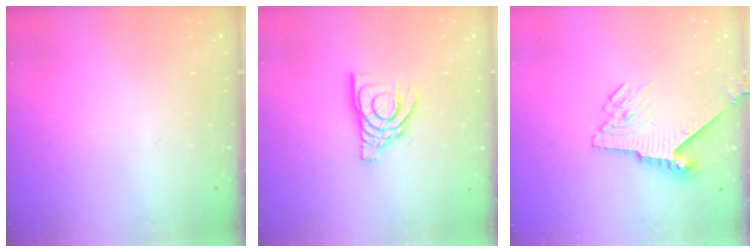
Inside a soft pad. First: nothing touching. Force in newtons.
{"total": 12.4, "press": 12.3, "slide": 1.3}
{"total": 7.0, "press": 6.9, "slide": 1.1}